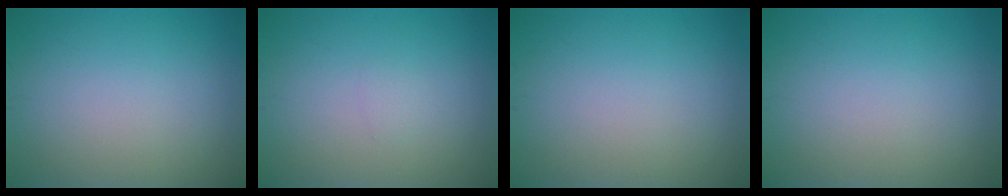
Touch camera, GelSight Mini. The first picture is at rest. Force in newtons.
{"total": 0.5, "press": 0.5, "slide": 0.1}
{"total": 0.0}
{"total": 0.0}